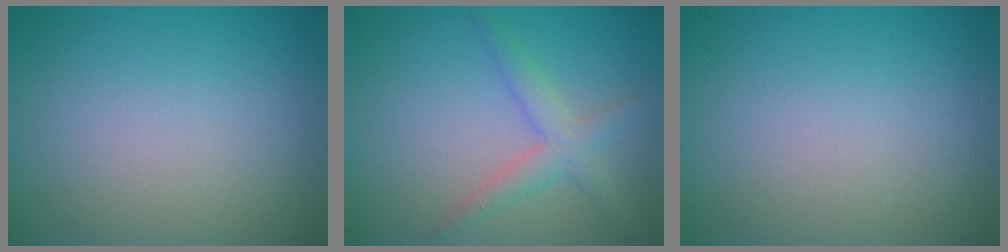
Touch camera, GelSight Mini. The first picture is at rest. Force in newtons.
{"total": 2.7, "press": 2.7, "slide": 0.1}
{"total": 0.0}